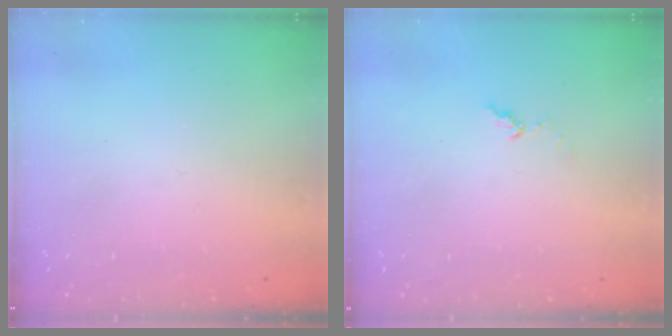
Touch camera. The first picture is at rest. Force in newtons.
{"total": 4.9, "press": 4.9, "slide": 0.3}